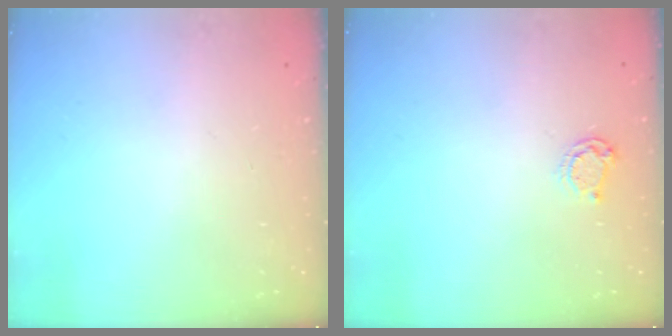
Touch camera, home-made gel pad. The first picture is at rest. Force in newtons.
{"total": 4.6, "press": 4.6, "slide": 0.6}